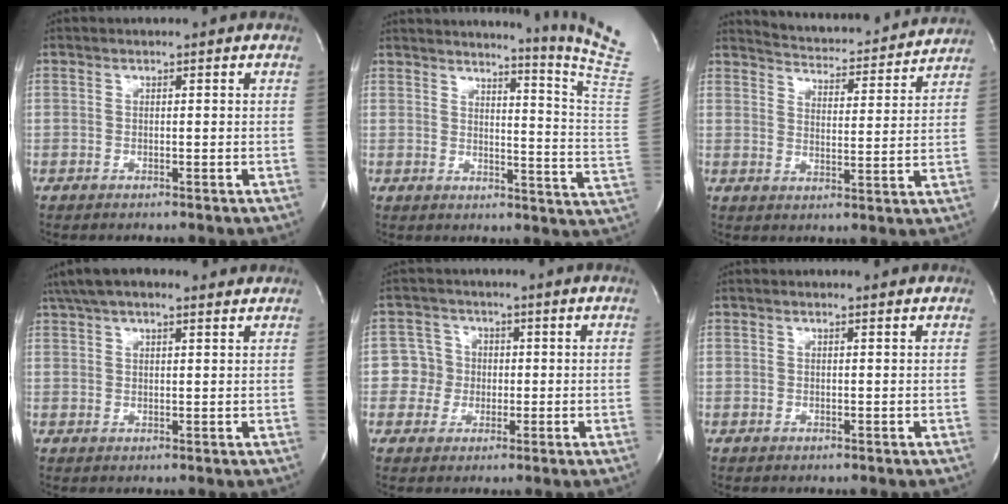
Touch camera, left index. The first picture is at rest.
{"total": 15.6, "force": [13.8, -4.5, 5.7], "torque": [-0.095, -0.132, 0.157]}
{"total": 13.8, "force": [13.4, 1.6, 2.7], "torque": [-0.041, -0.012, 0.172]}
{"total": 10.7, "force": [8.6, 2.8, 5.8], "torque": [-0.104, 0.041, 0.131]}
{"total": 4.3, "force": [-0.2, 4.3, 0.0], "torque": [0.005, 0.011, -0.002]}
{"total": 0.6, "force": [0.6, 0.0, 0.1], "torque": [-0.012, -0.004, 0.004]}